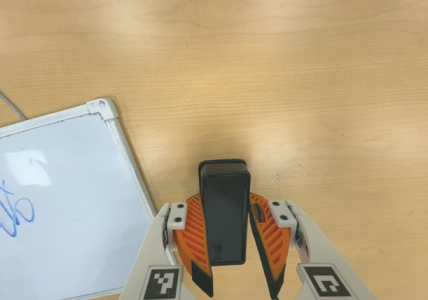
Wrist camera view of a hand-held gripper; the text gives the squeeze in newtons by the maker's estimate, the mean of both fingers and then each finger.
{"total": 8.9, "left": 7.9, "right": 10.0}